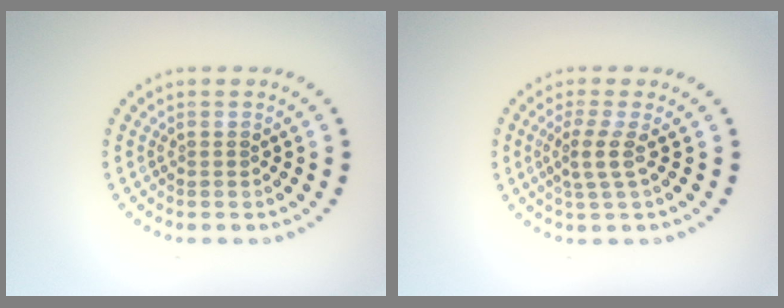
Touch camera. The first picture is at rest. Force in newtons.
{"total": 2.1, "press": 1.6, "slide": 1.3}